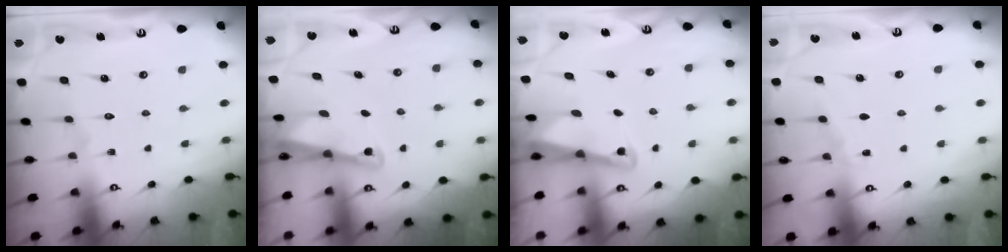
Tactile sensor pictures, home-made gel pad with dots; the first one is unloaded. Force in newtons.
{"total": 2.2, "press": 2.2, "slide": 0.3}
{"total": 2.6, "press": 2.5, "slide": 0.6}
{"total": 2.8, "press": 2.8, "slide": 0.4}